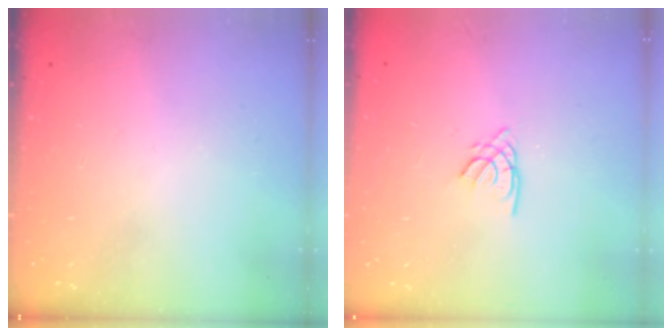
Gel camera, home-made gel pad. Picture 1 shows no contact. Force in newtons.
{"total": 1.6, "press": 1.6, "slide": 0.2}